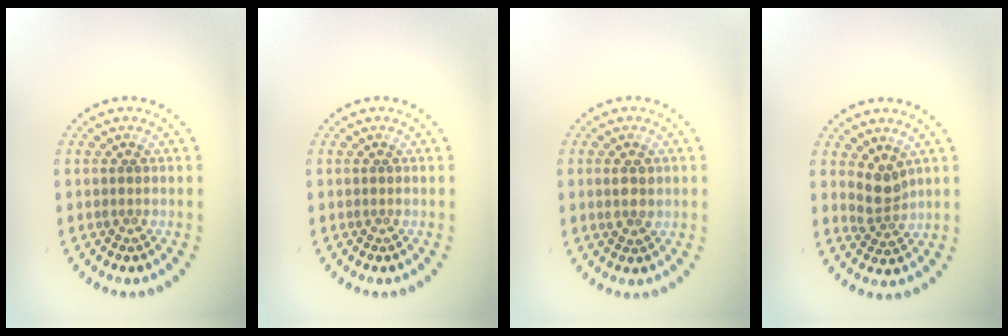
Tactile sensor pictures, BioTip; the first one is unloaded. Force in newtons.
{"total": 0.0}
{"total": 1.7, "press": 1.7, "slide": 0.4}
{"total": 2.3, "press": 1.7, "slide": 1.5}